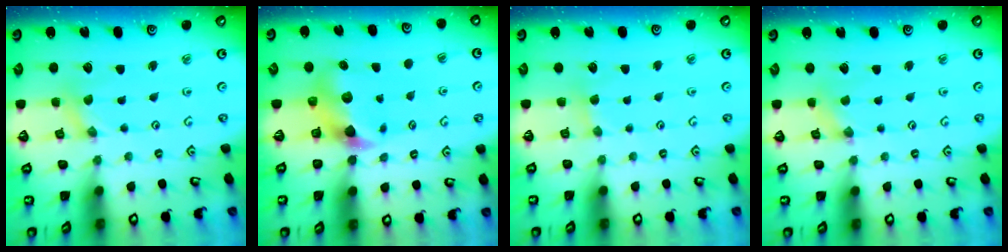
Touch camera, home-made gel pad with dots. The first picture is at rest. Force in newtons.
{"total": 7.2, "press": 7.2, "slide": 0.9}
{"total": 1.9, "press": 1.9, "slide": 0.3}
{"total": 0.0}